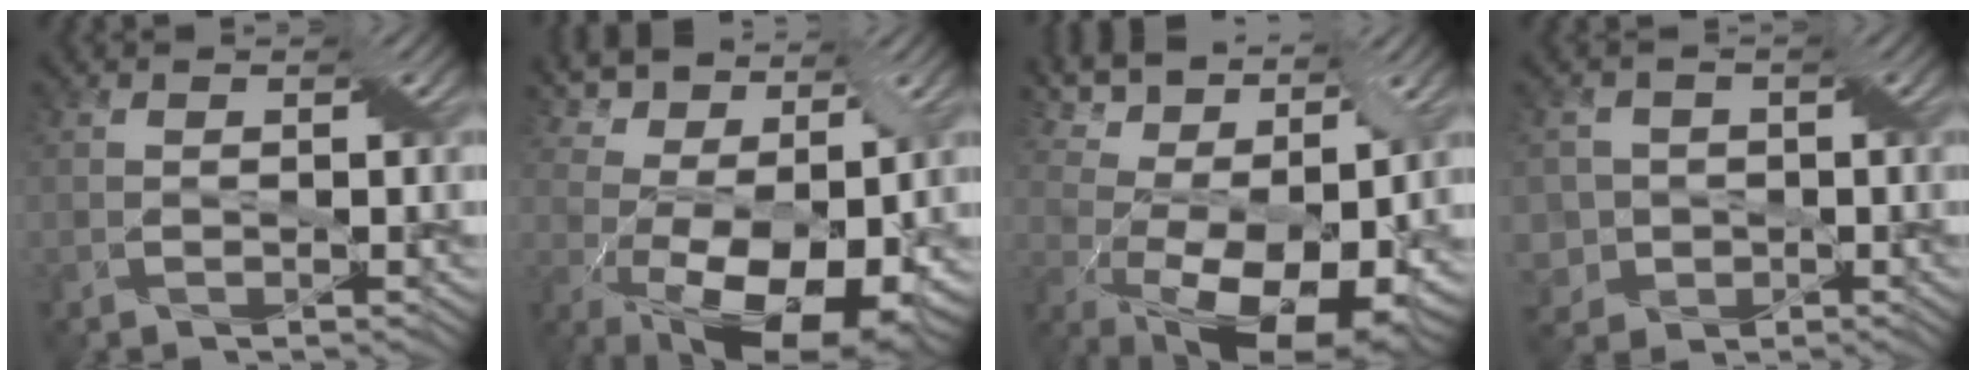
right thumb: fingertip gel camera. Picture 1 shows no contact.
{"total": 14.2, "force": [4.3, 7.6, 11.2], "torque": [-0.222, 0.005, 0.093]}
{"total": 15.4, "force": [5.5, 7.8, 12.1], "torque": [-0.234, 0.021, 0.110]}
{"total": 4.6, "force": [-0.9, 4.5, 0.7], "torque": [-0.029, 0.003, -0.036]}